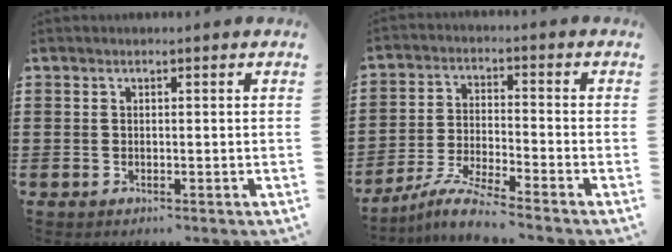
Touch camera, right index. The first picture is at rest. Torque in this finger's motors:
{"motor_torque": [0.47, 0.75, 0.31, 0.09]}